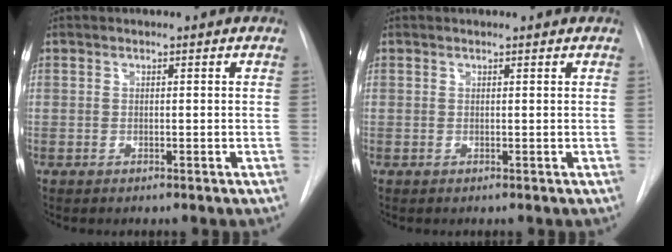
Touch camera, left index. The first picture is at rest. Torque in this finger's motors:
{"motor_torque": [-0.31, -0.33, -0.45, -0.05]}